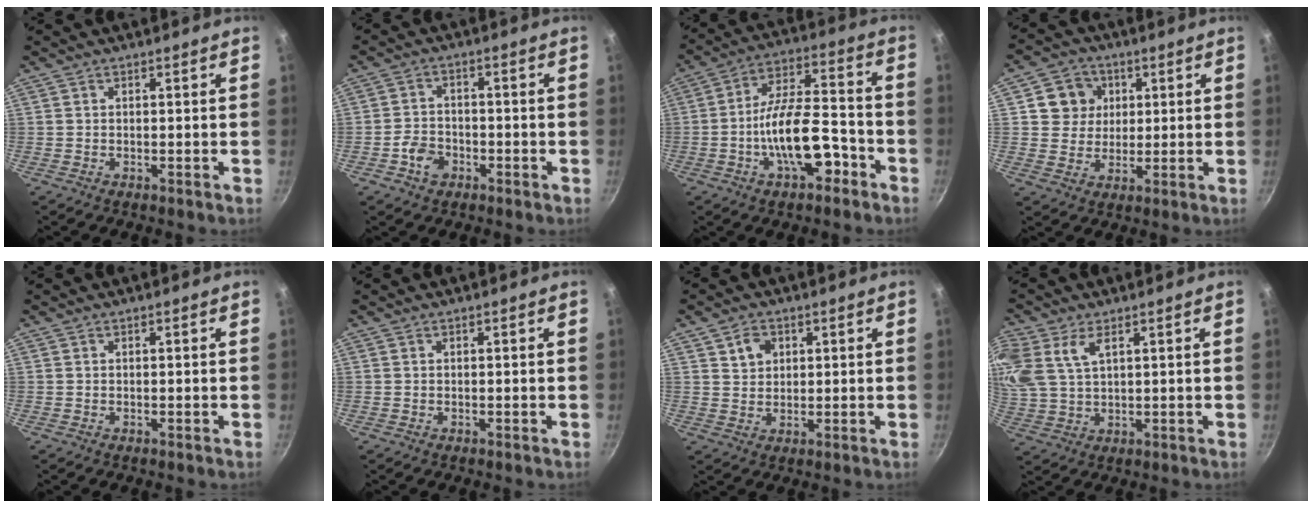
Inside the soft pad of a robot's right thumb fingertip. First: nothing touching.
{"total": 4.8, "force": [-2.4, 3.5, 2.3], "torque": [-0.034, 0.025, -0.045]}
{"total": 14.2, "force": [-5.8, 6.0, 11.5], "torque": [-0.169, 0.053, -0.099]}
{"total": 8.0, "force": [2.3, 7.3, 2.3], "torque": [-0.005, 0.005, 0.034]}
{"total": 0.0}
{"total": 0.0}
{"total": 4.3, "force": [1.8, 3.4, 2.0], "torque": [-0.018, 0.000, 0.032]}
{"total": 11.7, "force": [5.3, 7.1, 7.6], "torque": [-0.174, 0.006, 0.112]}